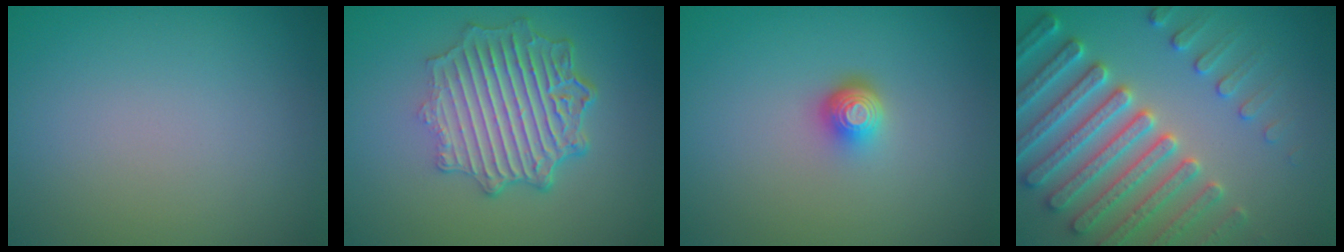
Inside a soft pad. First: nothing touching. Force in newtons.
{"total": 6.9, "press": 5.2, "slide": 4.6}
{"total": 2.3, "press": 1.5, "slide": 1.8}
{"total": 7.6, "press": 7.3, "slide": 1.9}